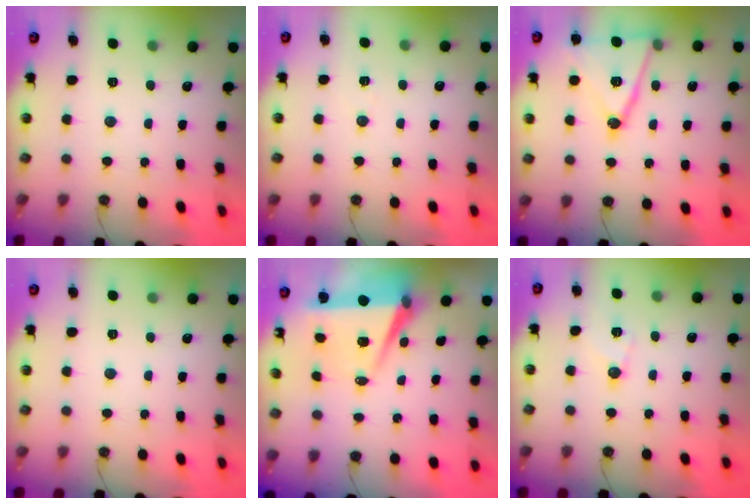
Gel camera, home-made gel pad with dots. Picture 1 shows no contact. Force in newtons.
{"total": 3.3, "press": 2.6, "slide": 2.0}
{"total": 16.6, "press": 16.3, "slide": 3.1}
{"total": 0.0}
{"total": 7.0, "press": 5.5, "slide": 4.3}
{"total": 7.0, "press": 6.9, "slide": 1.1}